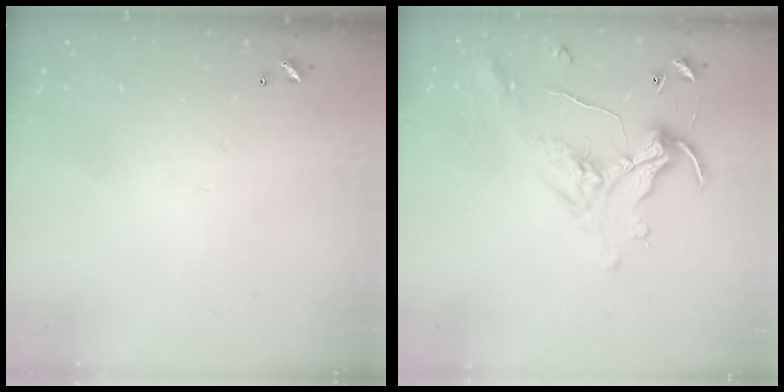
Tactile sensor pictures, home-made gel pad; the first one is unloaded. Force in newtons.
{"total": 1.1, "press": 0.8, "slide": 0.9}